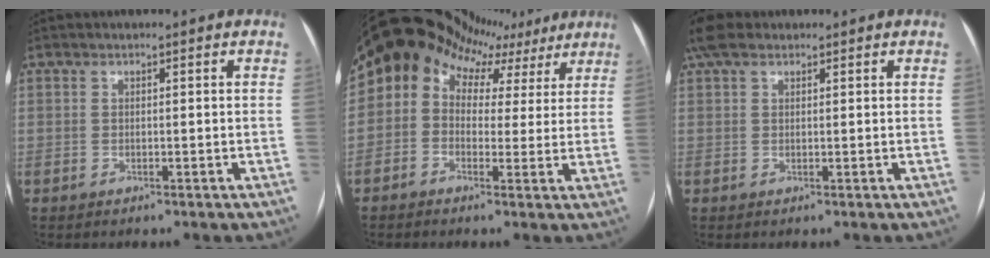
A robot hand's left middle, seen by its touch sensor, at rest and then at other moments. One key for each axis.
{"total": 14.8, "fx": 8.5, "fy": 10.7, "fz": 5.8, "tx": -0.108, "ty": 0.083, "tz": 0.108}
{"total": 4.2, "fx": 3.0, "fy": 1.9, "fz": 2.2, "tx": -0.055, "ty": 0.033, "tz": 0.063}